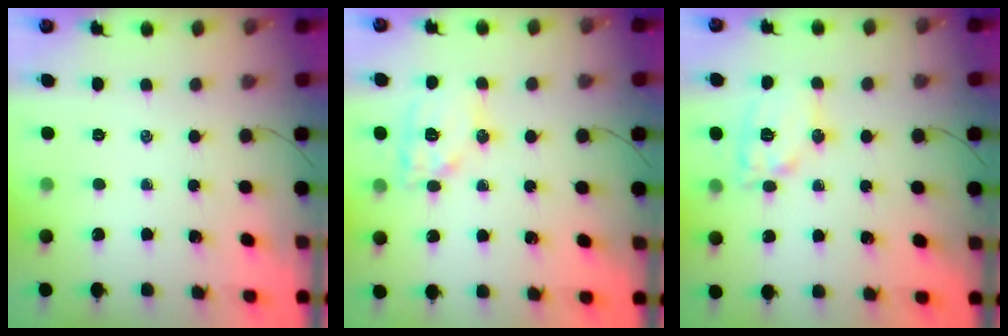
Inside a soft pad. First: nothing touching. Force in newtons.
{"total": 11.3, "press": 11.3, "slide": 1.1}
{"total": 11.8, "press": 11.8, "slide": 0.7}